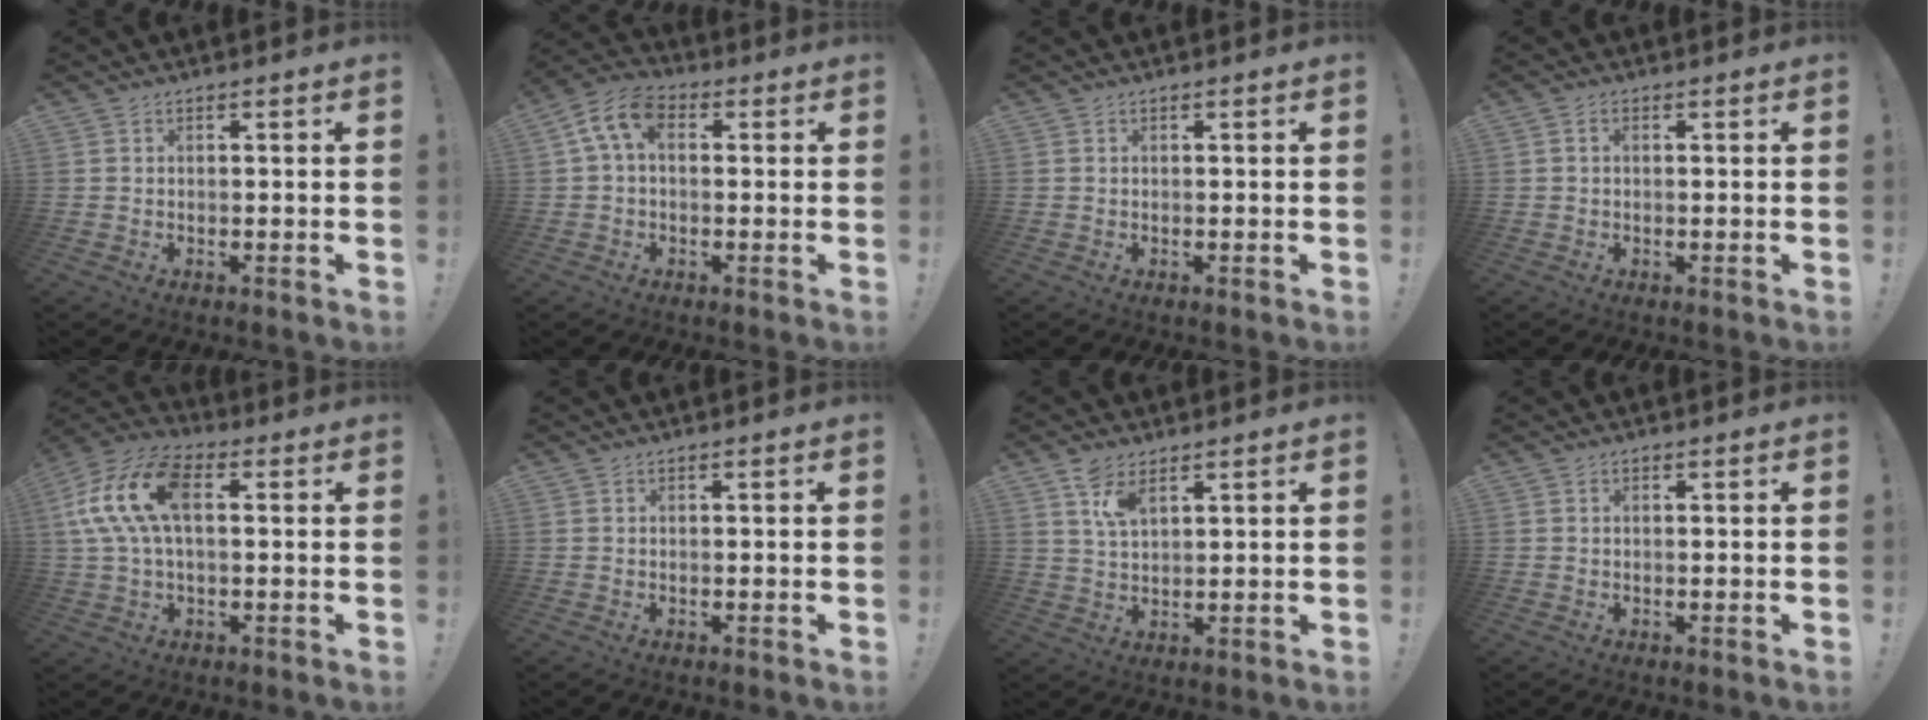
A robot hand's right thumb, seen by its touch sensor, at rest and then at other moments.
{"total": 8.5, "force": [2.0, 5.0, 6.6], "torque": [-0.133, 0.001, 0.040]}
{"total": 0.0}
{"total": 1.0, "force": [0.1, 0.6, 0.8], "torque": [-0.013, 0.002, 0.001]}
{"total": 16.6, "force": [3.5, 9.3, 13.3], "torque": [-0.268, 0.010, 0.063]}
{"total": 0.0}
{"total": 6.5, "force": [3.9, 2.7, 4.3], "torque": [-0.084, -0.011, 0.072]}
{"total": 0.0}